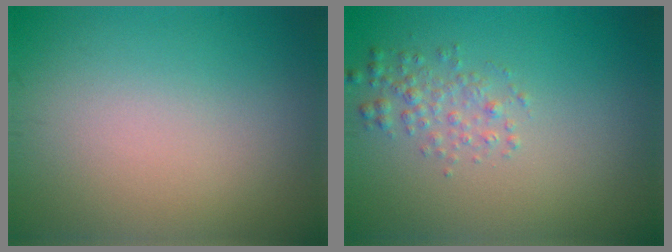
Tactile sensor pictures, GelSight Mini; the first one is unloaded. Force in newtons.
{"total": 1.8, "press": 1.8, "slide": 0.0}